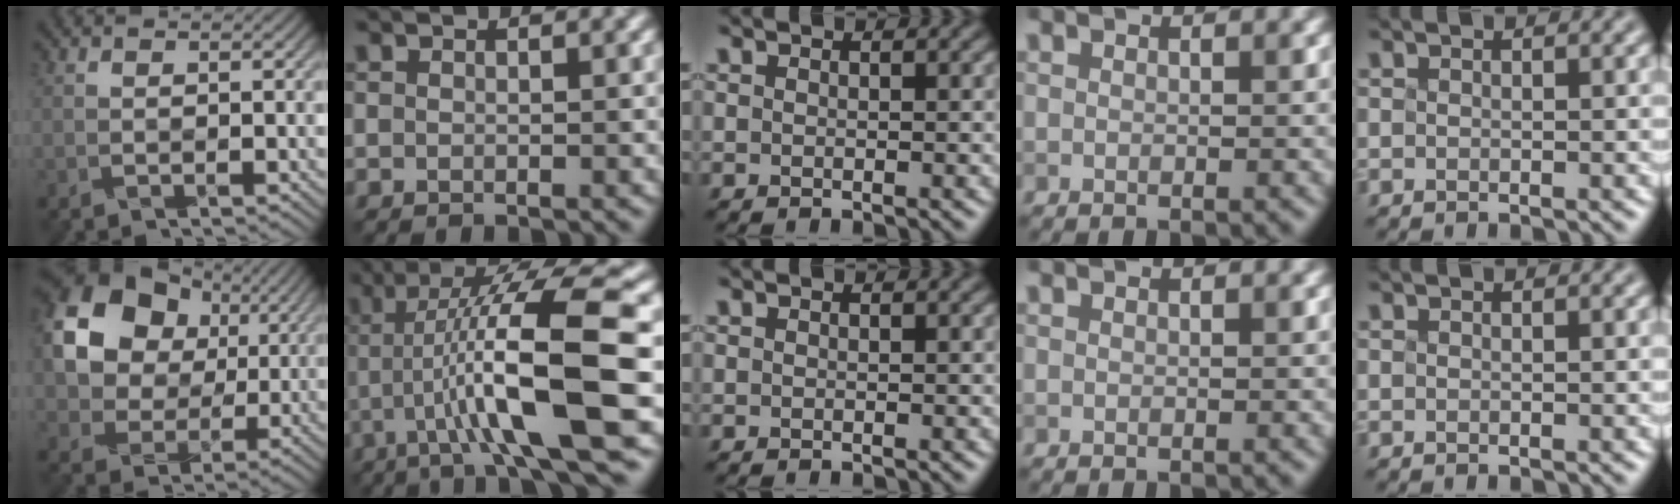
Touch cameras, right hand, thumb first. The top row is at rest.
{"thumb": {"total": 15.5, "force": [5.2, 11.9, 8.4], "torque": [-0.188, 0.033, 0.096]}, "index": {"total": 12.7, "force": [-1.5, 2.3, 12.4], "torque": [-0.184, 0.022, -0.020]}}